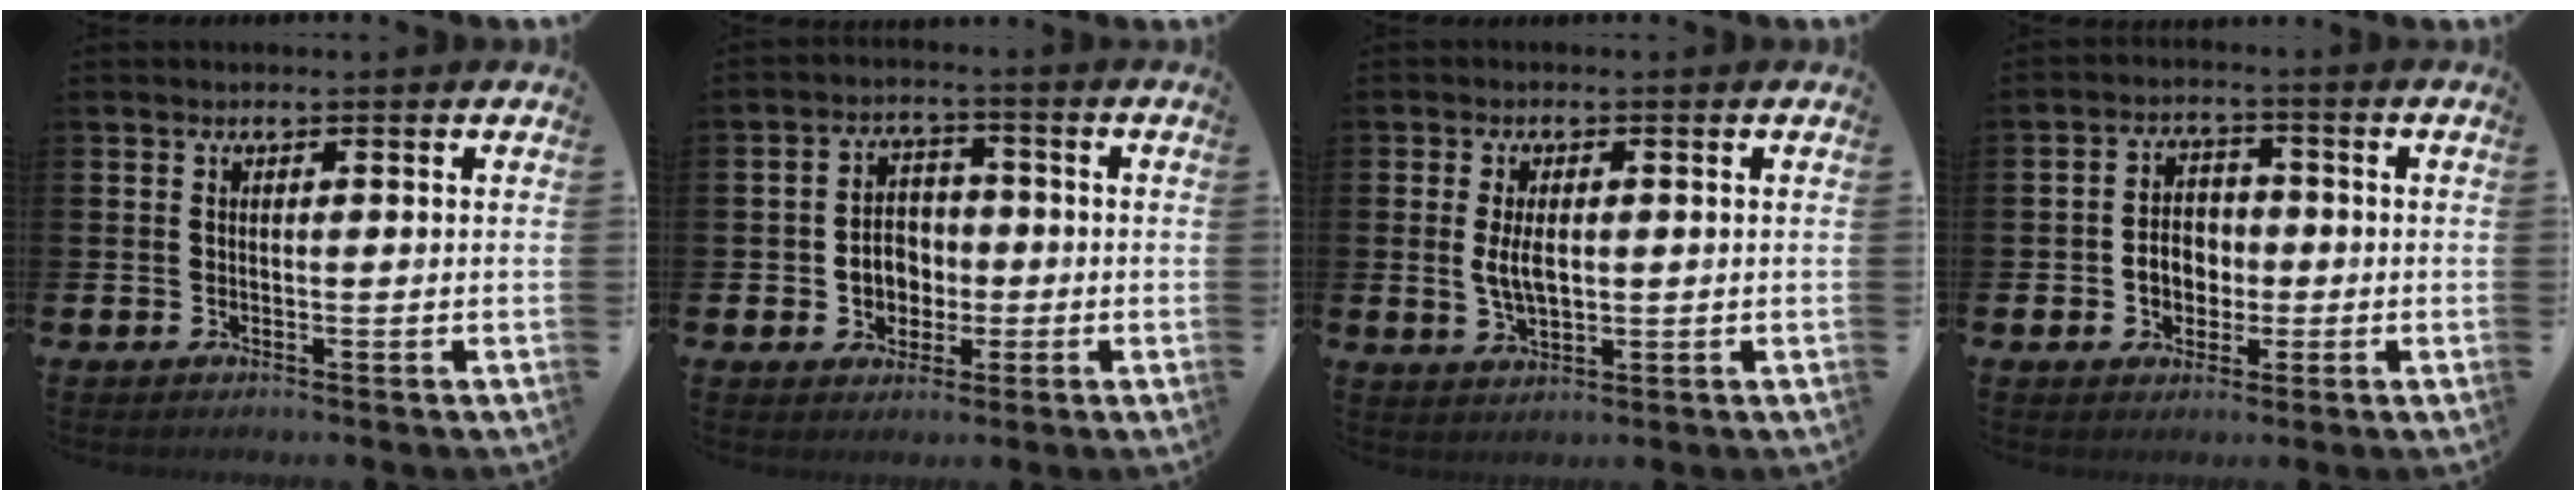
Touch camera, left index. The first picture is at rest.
{"total": 4.4, "force": [-0.7, 4.0, 1.7], "torque": [-0.030, 0.002, -0.021]}
{"total": 4.3, "force": [0.5, 2.2, 3.6], "torque": [-0.057, 0.002, 0.004]}
{"total": 4.3, "force": [-0.8, 3.5, 2.3], "torque": [-0.029, 0.001, -0.024]}